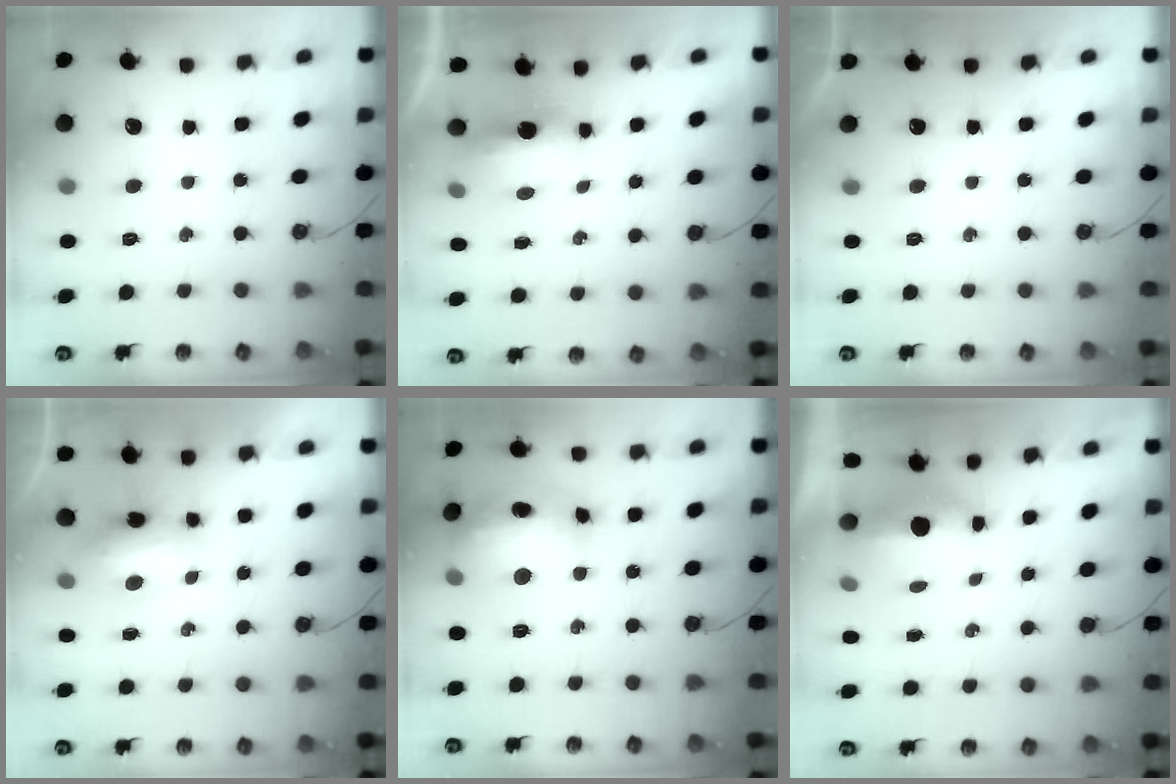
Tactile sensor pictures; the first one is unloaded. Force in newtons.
{"total": 9.9, "press": 6.8, "slide": 7.2}
{"total": 0.0}
{"total": 7.5, "press": 7.4, "slide": 1.1}
{"total": 16.9, "press": 16.8, "slide": 1.3}
{"total": 7.7, "press": 5.5, "slide": 5.4}